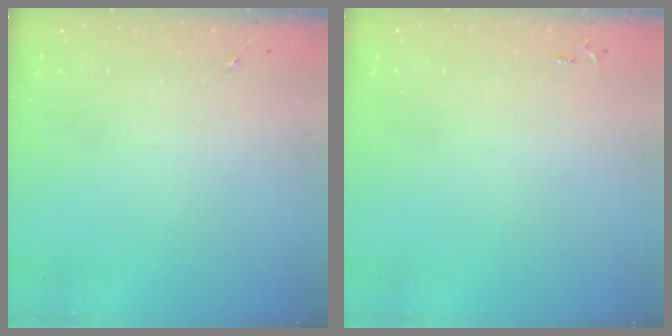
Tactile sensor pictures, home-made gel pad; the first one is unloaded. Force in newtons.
{"total": 2.5, "press": 2.5, "slide": 0.3}